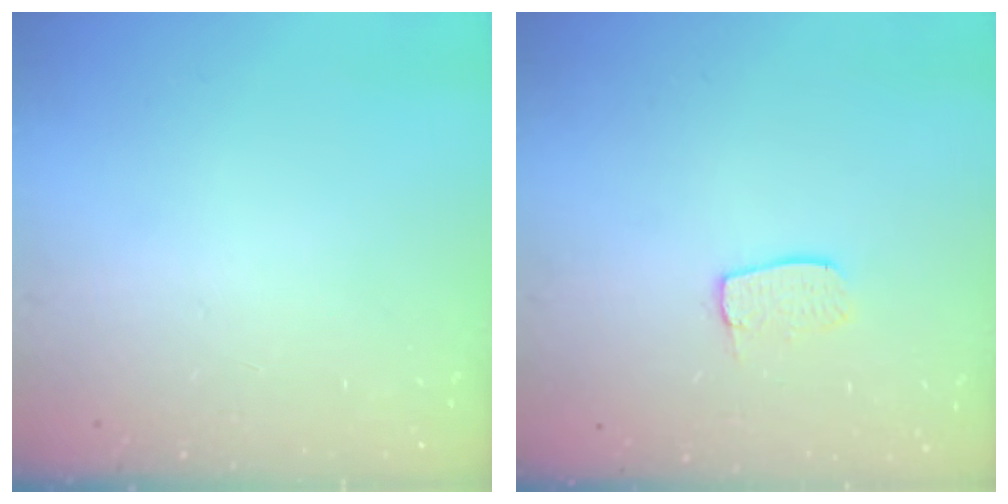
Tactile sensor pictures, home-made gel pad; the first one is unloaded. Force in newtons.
{"total": 6.8, "press": 6.8, "slide": 0.4}